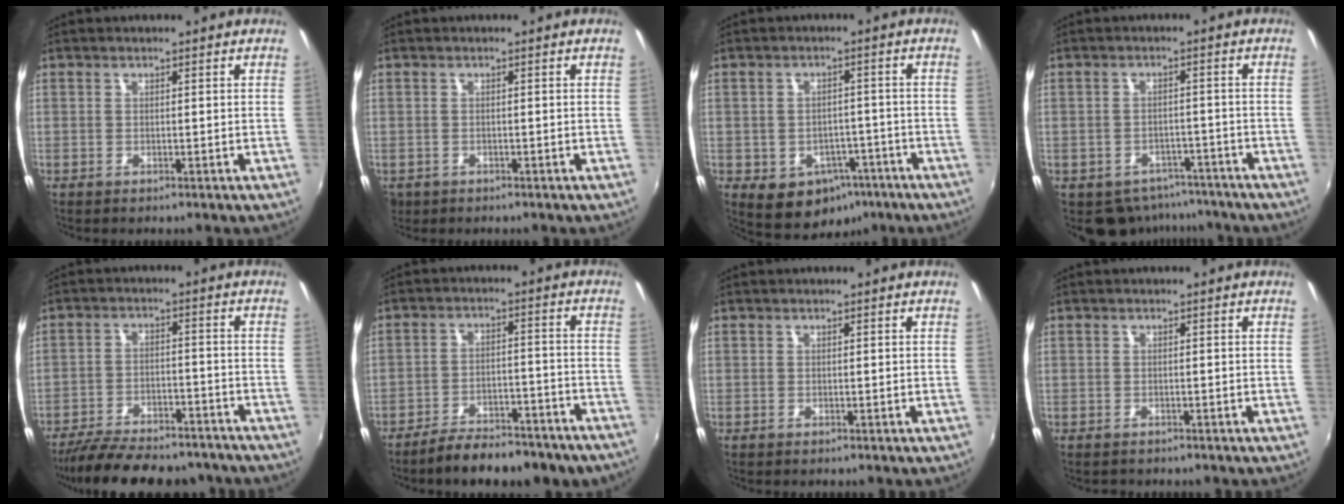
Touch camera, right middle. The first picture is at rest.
{"total": 2.8, "force": [-1.1, 2.3, 1.1], "torque": [-0.027, -0.007, -0.014]}
{"total": 10.2, "force": [-5.1, 7.7, 4.2], "torque": [-0.083, 0.011, -0.046]}
{"total": 6.4, "force": [-5.0, 3.8, 1.2], "torque": [-0.036, -0.003, -0.063]}
{"total": 19.7, "force": [-16.7, 6.2, 8.5], "torque": [-0.173, -0.016, -0.233]}
{"total": 14.6, "force": [-12.1, 4.4, 6.9], "torque": [-0.125, -0.001, -0.162]}
{"total": 0.0}
{"total": 1.1, "force": [-0.7, 0.7, -0.1], "torque": [-0.002, -0.001, -0.012]}